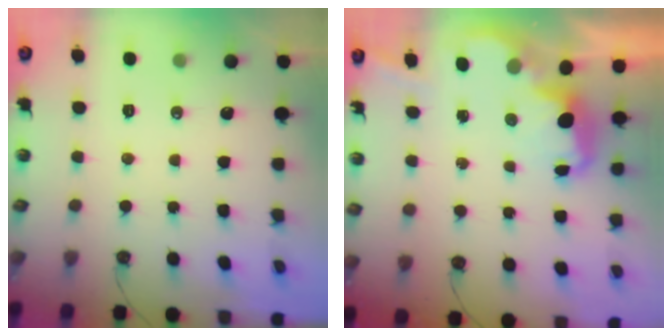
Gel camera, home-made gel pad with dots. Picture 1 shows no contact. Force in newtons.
{"total": 2.6, "press": 2.6, "slide": 0.5}